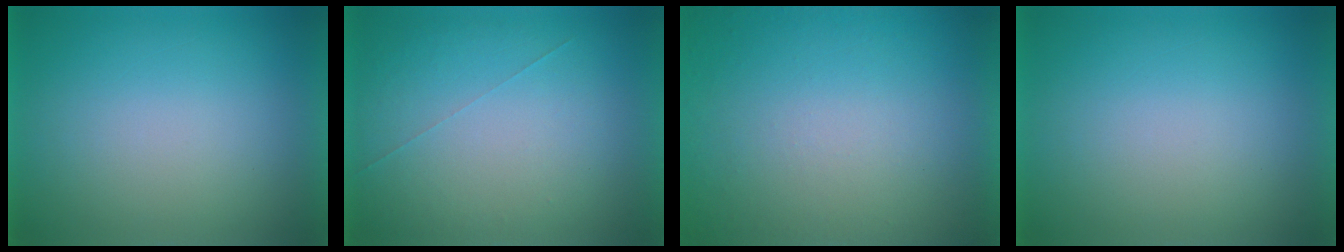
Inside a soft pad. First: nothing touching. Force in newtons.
{"total": 1.0}
{"total": 6.0}
{"total": 0.0}